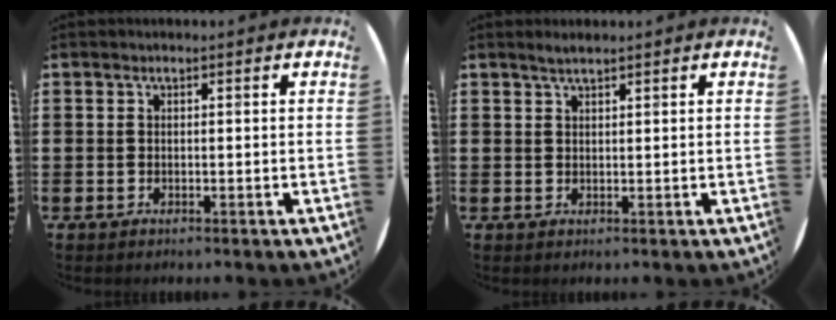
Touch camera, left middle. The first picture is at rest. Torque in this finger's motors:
{"motor_torque": [0.24, -0.19, 0.02, 0.01]}